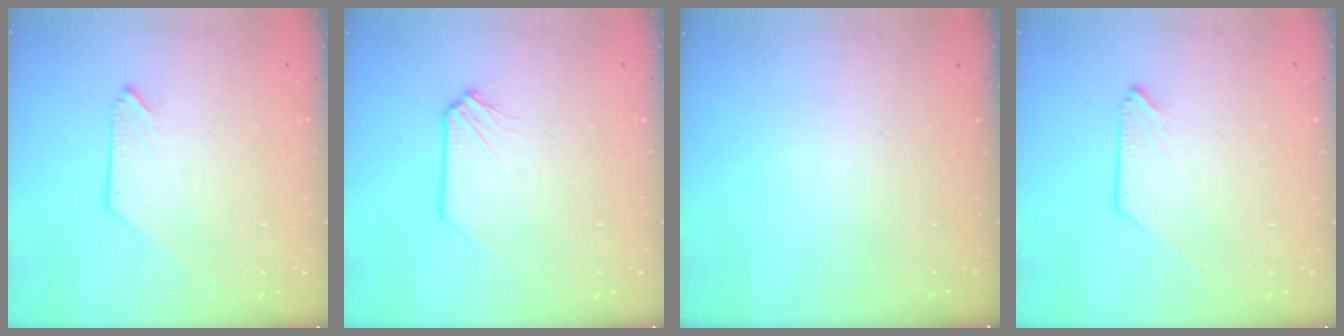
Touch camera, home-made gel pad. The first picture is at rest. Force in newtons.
{"total": 0.0}
{"total": 0.0}
{"total": 0.0}